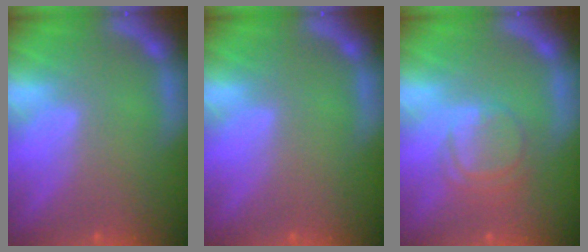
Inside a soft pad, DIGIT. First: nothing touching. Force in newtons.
{"total": 0.0}
{"total": 4.0}